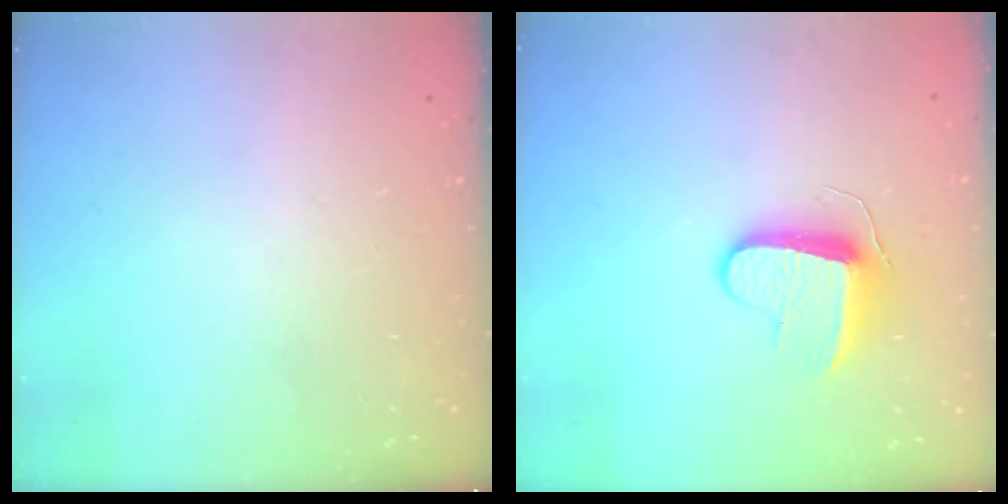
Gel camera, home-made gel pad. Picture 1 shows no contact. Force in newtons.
{"total": 9.0, "press": 9.0, "slide": 0.5}